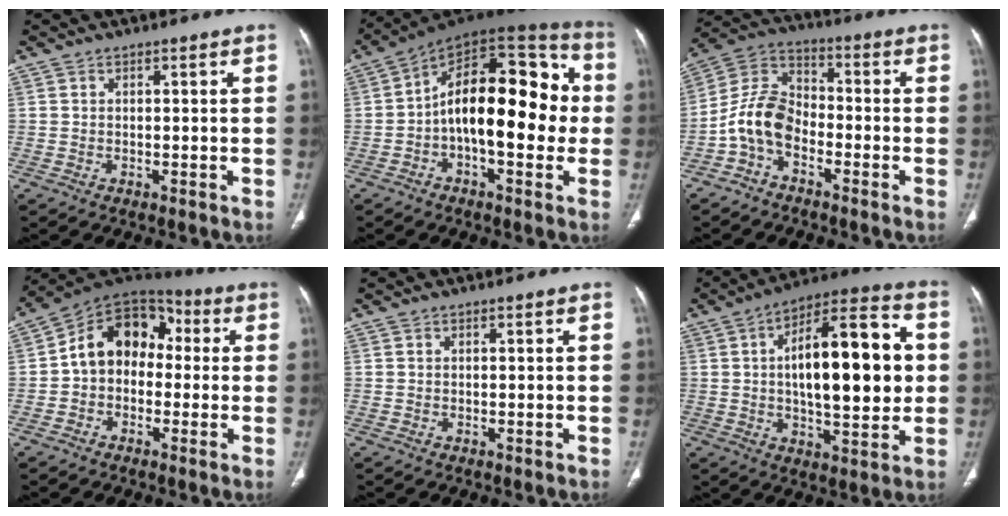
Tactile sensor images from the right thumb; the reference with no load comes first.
{"total": 22.0, "force": [-1.2, 10.7, 19.1], "torque": [-0.256, 0.048, -0.028]}
{"total": 9.5, "force": [-3.8, 6.1, 6.2], "torque": [-0.116, 0.052, -0.088]}
{"total": 13.3, "force": [0.3, 10.1, 8.7], "torque": [-0.104, 0.048, -0.013]}
{"total": 0.0}
{"total": 21.9, "force": [2.3, 8.6, 20.0], "torque": [-0.277, 0.019, 0.029]}